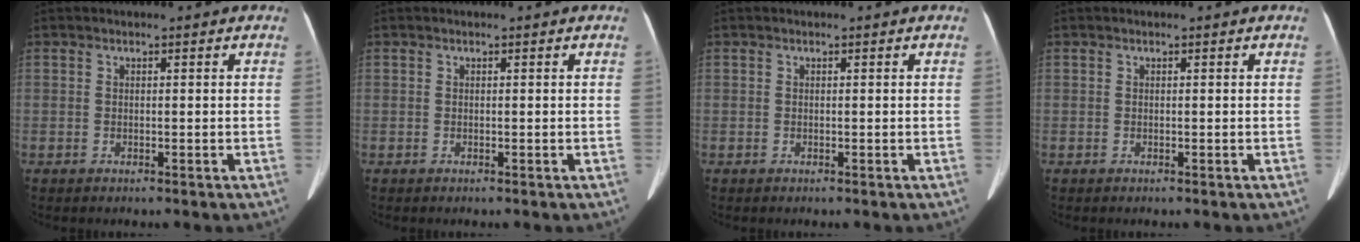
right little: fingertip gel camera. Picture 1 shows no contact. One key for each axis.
{"total": 0.0}
{"total": 0.0}
{"total": 0.0}